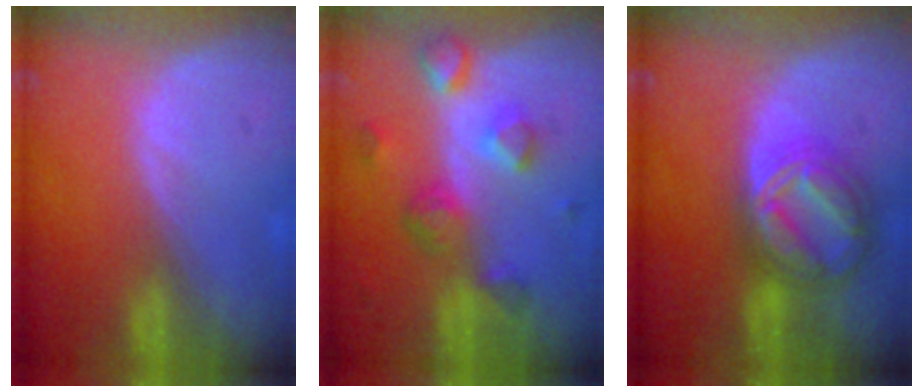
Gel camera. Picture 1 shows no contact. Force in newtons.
{"total": 7.7, "press": 6.9, "slide": 3.5}
{"total": 9.1, "press": 9.1, "slide": 0.6}